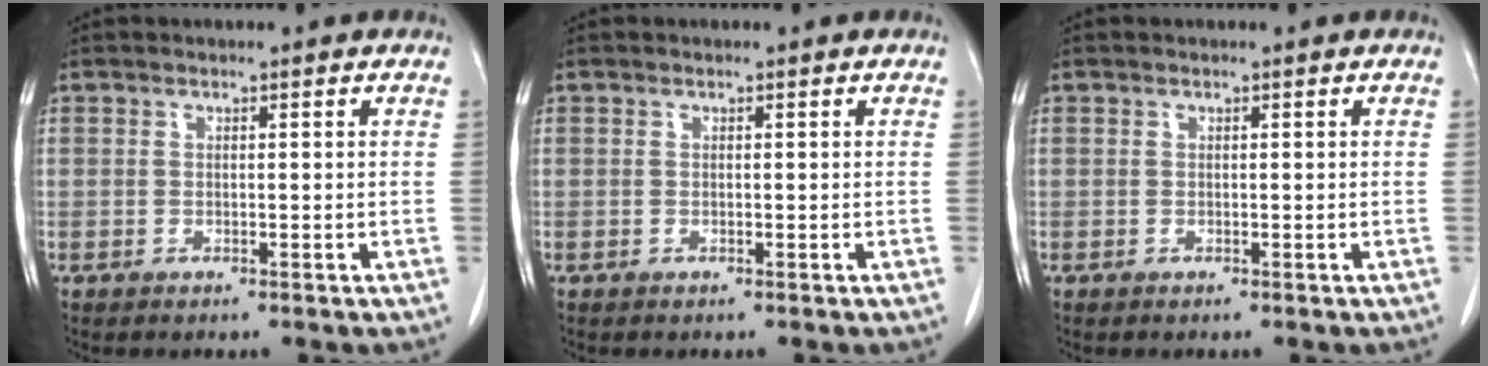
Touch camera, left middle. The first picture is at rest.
{"total": 0.0}
{"total": 0.0}